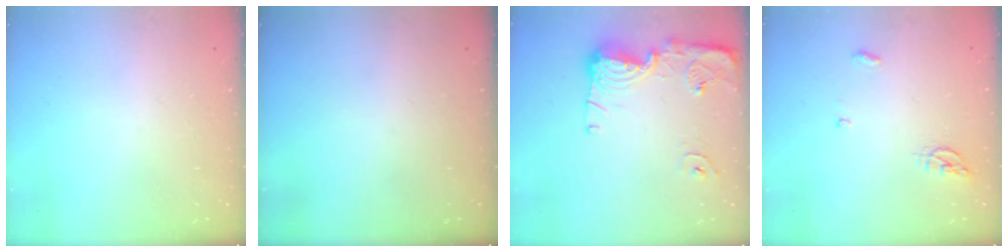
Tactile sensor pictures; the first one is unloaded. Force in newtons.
{"total": 0.0}
{"total": 13.8, "press": 13.8, "slide": 1.3}
{"total": 4.5, "press": 4.3, "slide": 1.2}